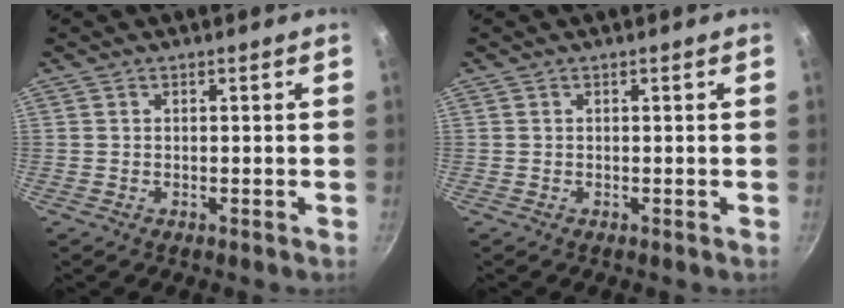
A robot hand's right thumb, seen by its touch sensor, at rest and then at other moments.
{"total": 0.0}